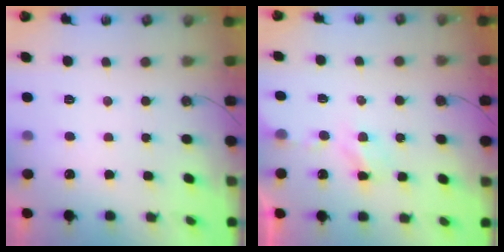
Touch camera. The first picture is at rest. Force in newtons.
{"total": 3.4, "press": 3.3, "slide": 0.5}